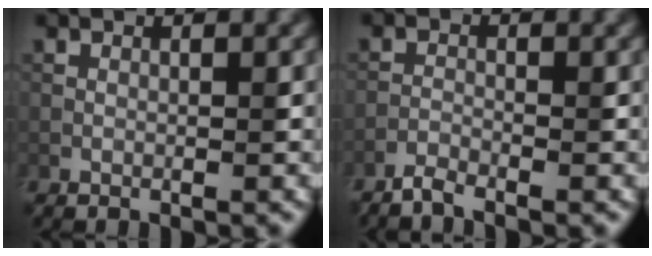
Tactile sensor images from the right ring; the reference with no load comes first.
{"total": 1.6, "force": [-1.6, 0.1, 0.2], "torque": [-0.012, 0.001, -0.033]}